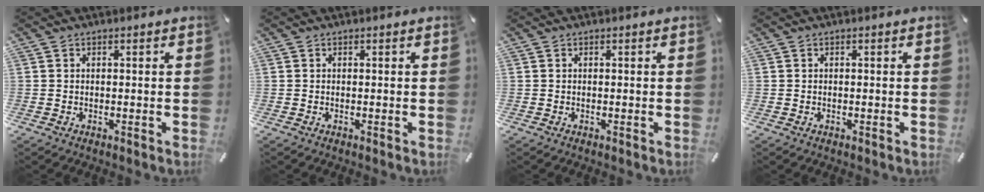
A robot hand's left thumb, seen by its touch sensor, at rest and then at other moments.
{"total": 0.0}
{"total": 0.0}
{"total": 0.0}